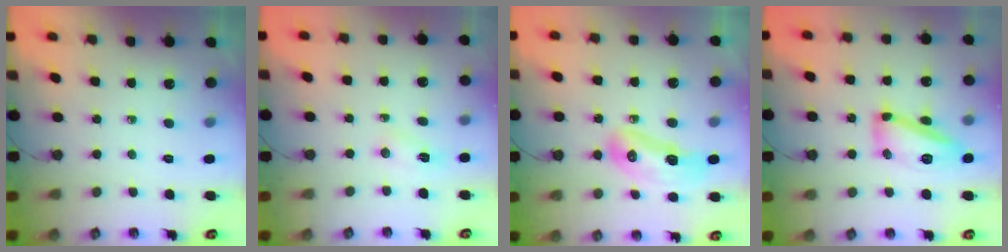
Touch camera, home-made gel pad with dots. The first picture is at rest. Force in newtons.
{"total": 2.3, "press": 2.2, "slide": 0.6}
{"total": 9.8, "press": 9.8, "slide": 1.1}
{"total": 13.2, "press": 13.2, "slide": 1.3}